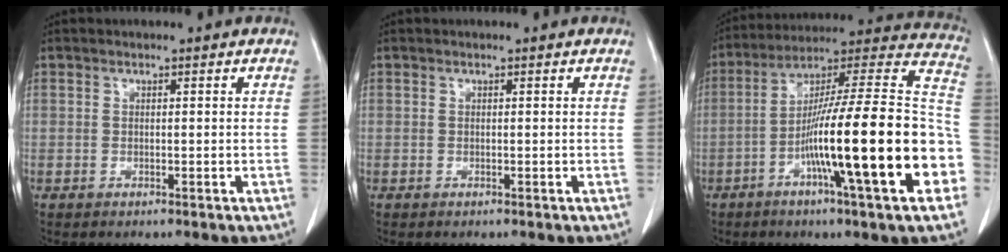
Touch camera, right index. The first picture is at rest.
{"total": 0.0}
{"total": 26.2, "force": [-7.2, 1.1, 25.2], "torque": [-0.310, 0.003, -0.122]}